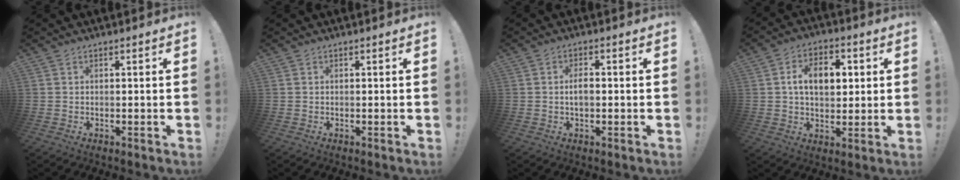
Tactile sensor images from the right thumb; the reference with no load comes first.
{"total": 0.0}
{"total": 3.1, "force": [-0.3, 1.4, 2.8], "torque": [-0.044, 0.005, -0.008]}
{"total": 11.4, "force": [2.0, 7.5, 8.3], "torque": [-0.127, 0.015, 0.036]}